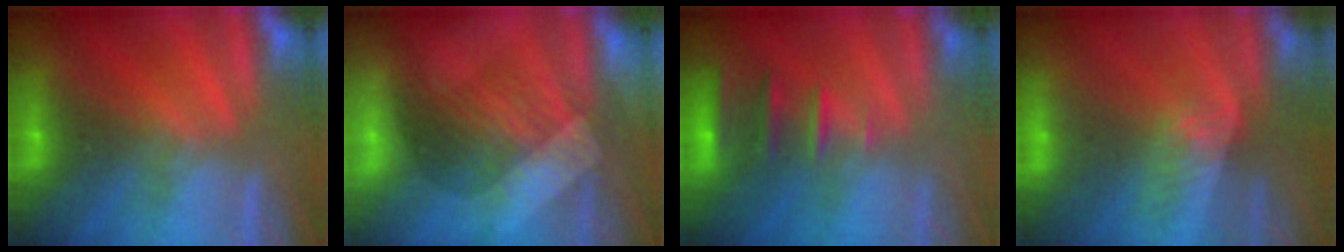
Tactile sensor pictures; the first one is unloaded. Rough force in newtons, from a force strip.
{"total": 3.5}
{"total": 2.4}
{"total": 3.0}